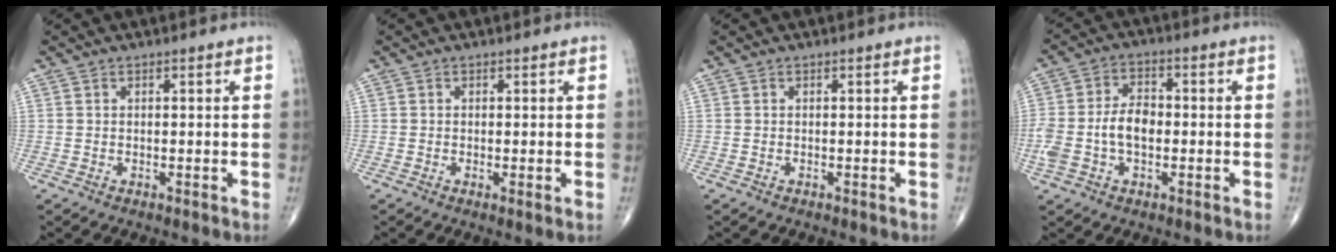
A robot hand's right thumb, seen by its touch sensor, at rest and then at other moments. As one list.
[{"total": 1.2, "force": [-0.2, 0.1, 1.2], "torque": [-0.027, -0.006, -0.005]}, {"total": 0.0}, {"total": 8.9, "force": [-1.1, 5.5, 6.9], "torque": [-0.143, 0.027, -0.023]}]